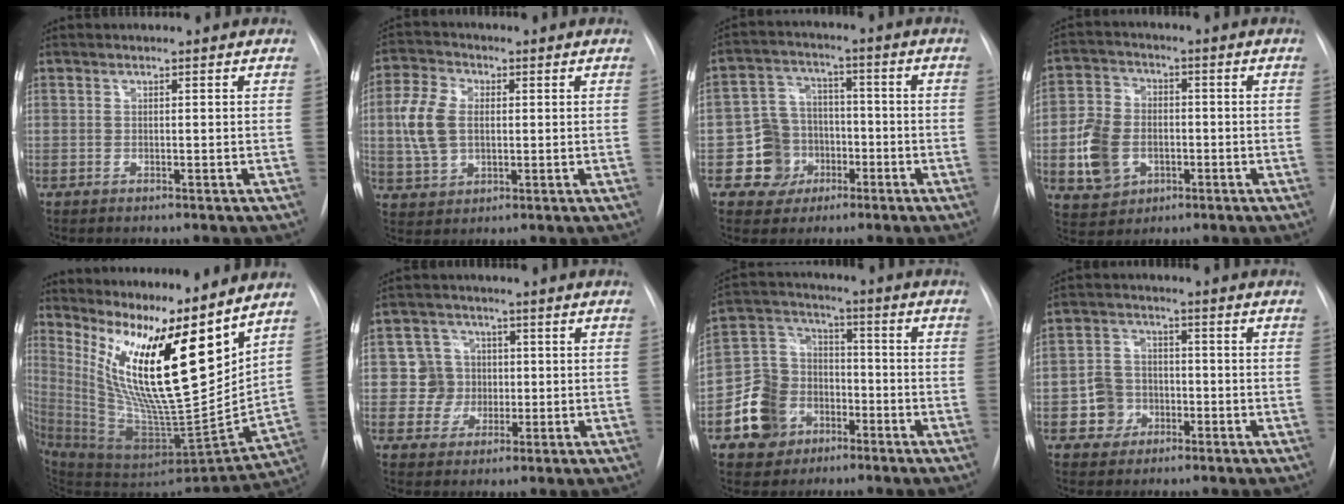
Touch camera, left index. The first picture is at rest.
{"total": 8.2, "force": [0.7, 5.5, 6.0], "torque": [-0.147, 0.017, 0.018]}
{"total": 8.0, "force": [-3.1, 7.3, 1.2], "torque": [-0.018, 0.022, -0.043]}
{"total": 9.6, "force": [-2.2, 7.6, 5.4], "torque": [-0.126, 0.018, -0.031]}
{"total": 20.4, "force": [12.0, 2.3, 16.3], "torque": [-0.289, -0.028, 0.212]}
{"total": 5.7, "force": [0.1, 5.7, 0.4], "torque": [-0.001, 0.020, 0.006]}
{"total": 10.8, "force": [-4.8, 9.1, 3.5], "torque": [-0.081, 0.029, -0.079]}
{"total": 5.7, "force": [-2.1, 5.1, 1.3], "torque": [-0.023, 0.017, -0.031]}